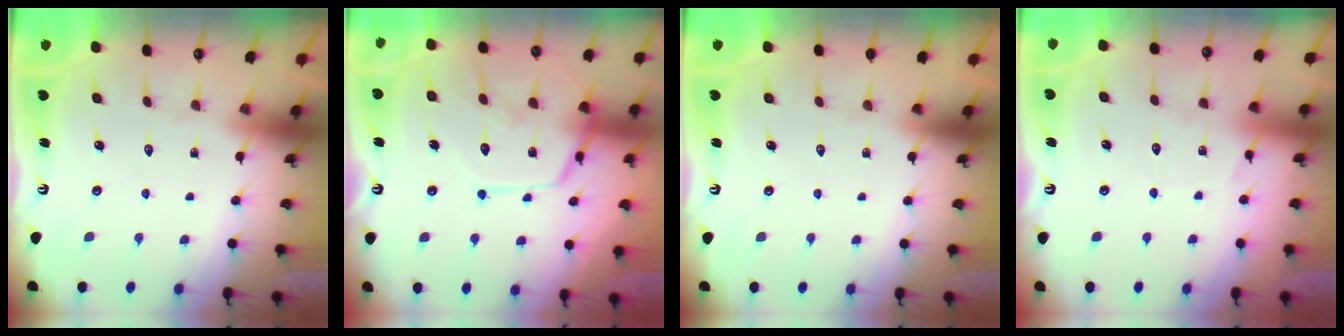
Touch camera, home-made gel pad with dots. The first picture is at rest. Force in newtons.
{"total": 14.9, "press": 14.8, "slide": 1.3}
{"total": 0.0}
{"total": 3.5, "press": 3.4, "slide": 0.5}